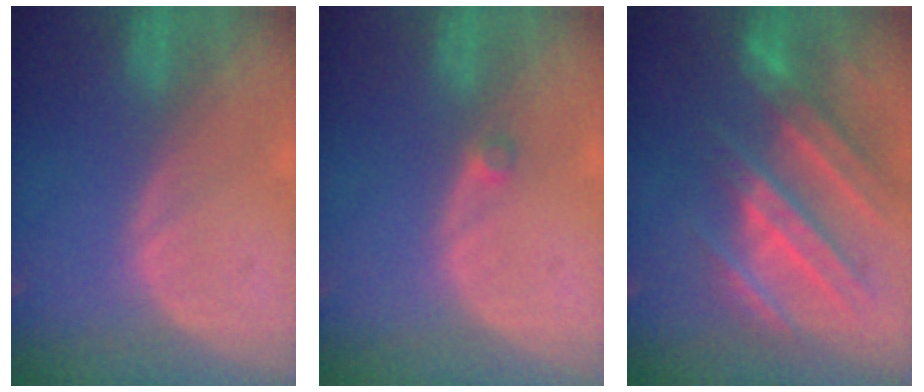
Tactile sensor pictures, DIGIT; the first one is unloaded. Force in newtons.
{"total": 1.1, "press": 1.0, "slide": 0.6}
{"total": 10.6, "press": 9.6, "slide": 4.4}